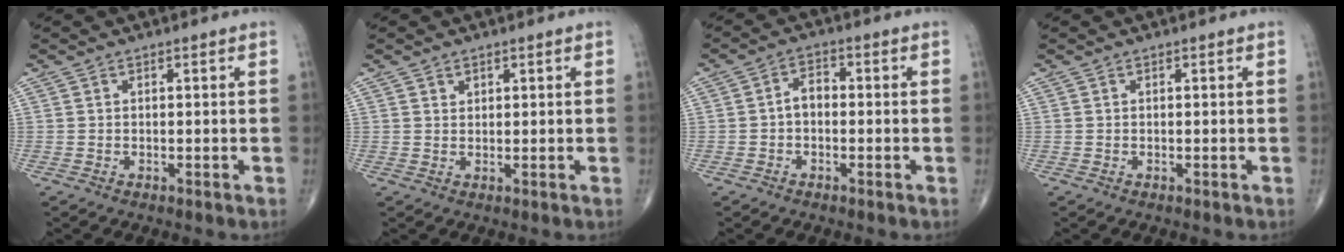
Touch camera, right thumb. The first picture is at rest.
{"total": 1.3, "force": [0.8, 1.0, 0.4], "torque": [0.003, -0.005, 0.013]}
{"total": 3.4, "force": [-0.6, 2.3, 2.5], "torque": [-0.034, 0.018, -0.019]}
{"total": 0.0}